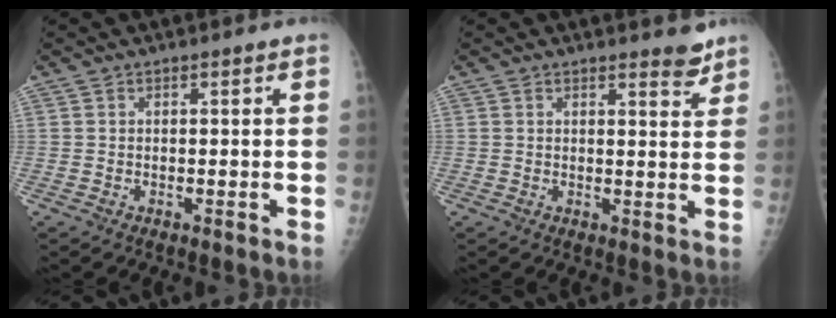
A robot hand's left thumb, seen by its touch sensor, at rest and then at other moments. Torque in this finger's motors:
{"motor_torque": [3.37, 1.63, 0.26, -0.13, 0.02]}